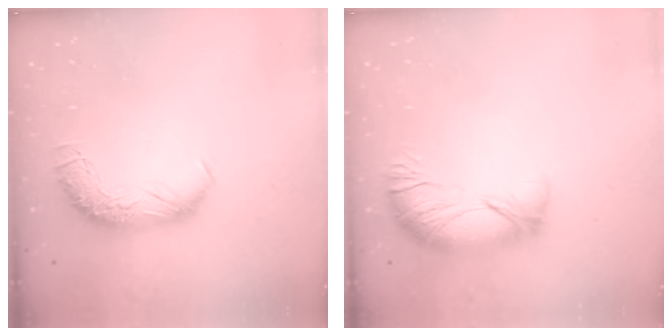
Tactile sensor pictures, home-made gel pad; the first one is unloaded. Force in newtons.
{"total": 2.6, "press": 1.6, "slide": 2.0}